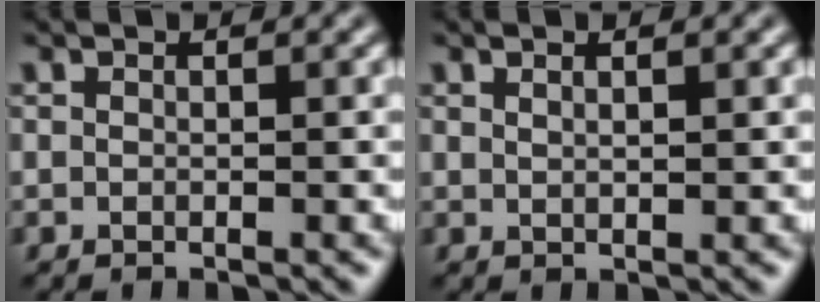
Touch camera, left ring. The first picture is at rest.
{"total": 1.2, "force": [0.9, 0.2, 0.8], "torque": [-0.012, 0.001, 0.015]}